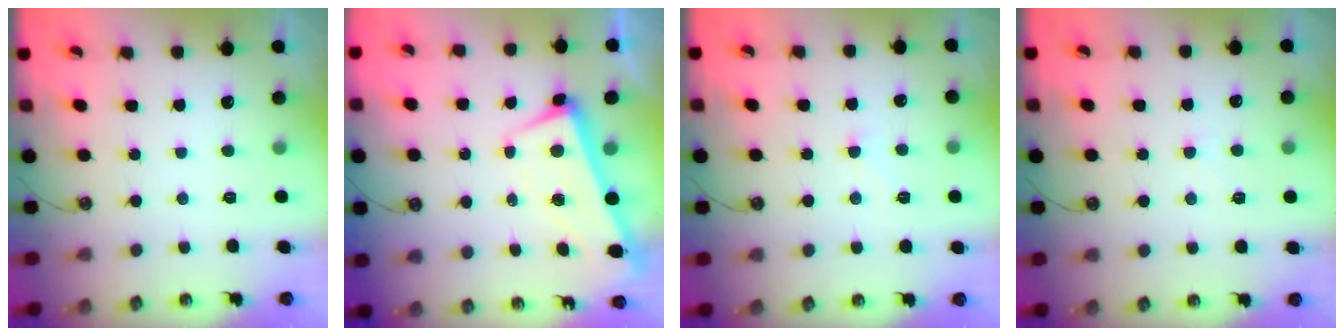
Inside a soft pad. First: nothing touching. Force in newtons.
{"total": 1.9, "press": 1.0, "slide": 1.6}
{"total": 2.0, "press": 2.0, "slide": 0.5}
{"total": 1.9, "press": 1.8, "slide": 0.5}